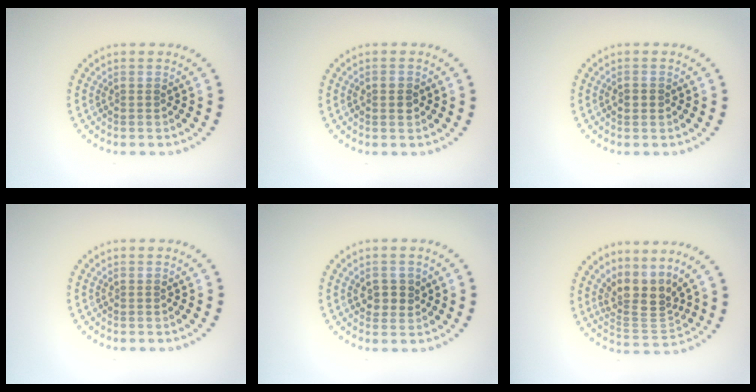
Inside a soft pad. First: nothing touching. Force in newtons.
{"total": 1.4, "press": 1.4, "slide": 0.1}
{"total": 1.7, "press": 1.7, "slide": 0.0}
{"total": 0.0}
{"total": 2.2, "press": 2.1, "slide": 0.5}
{"total": 3.9, "press": 2.9, "slide": 2.6}